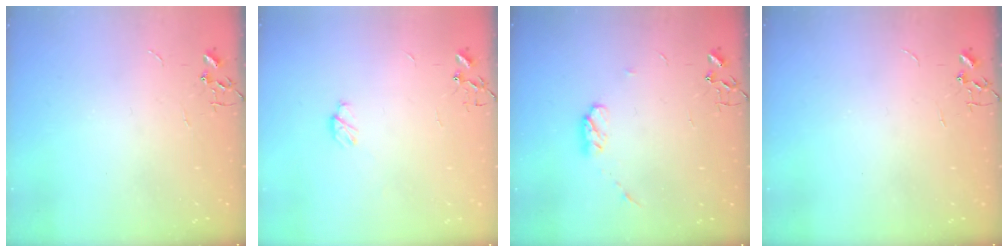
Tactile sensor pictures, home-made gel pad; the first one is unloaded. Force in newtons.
{"total": 5.1, "press": 5.1, "slide": 0.5}
{"total": 6.3, "press": 6.2, "slide": 0.9}
{"total": 0.0}